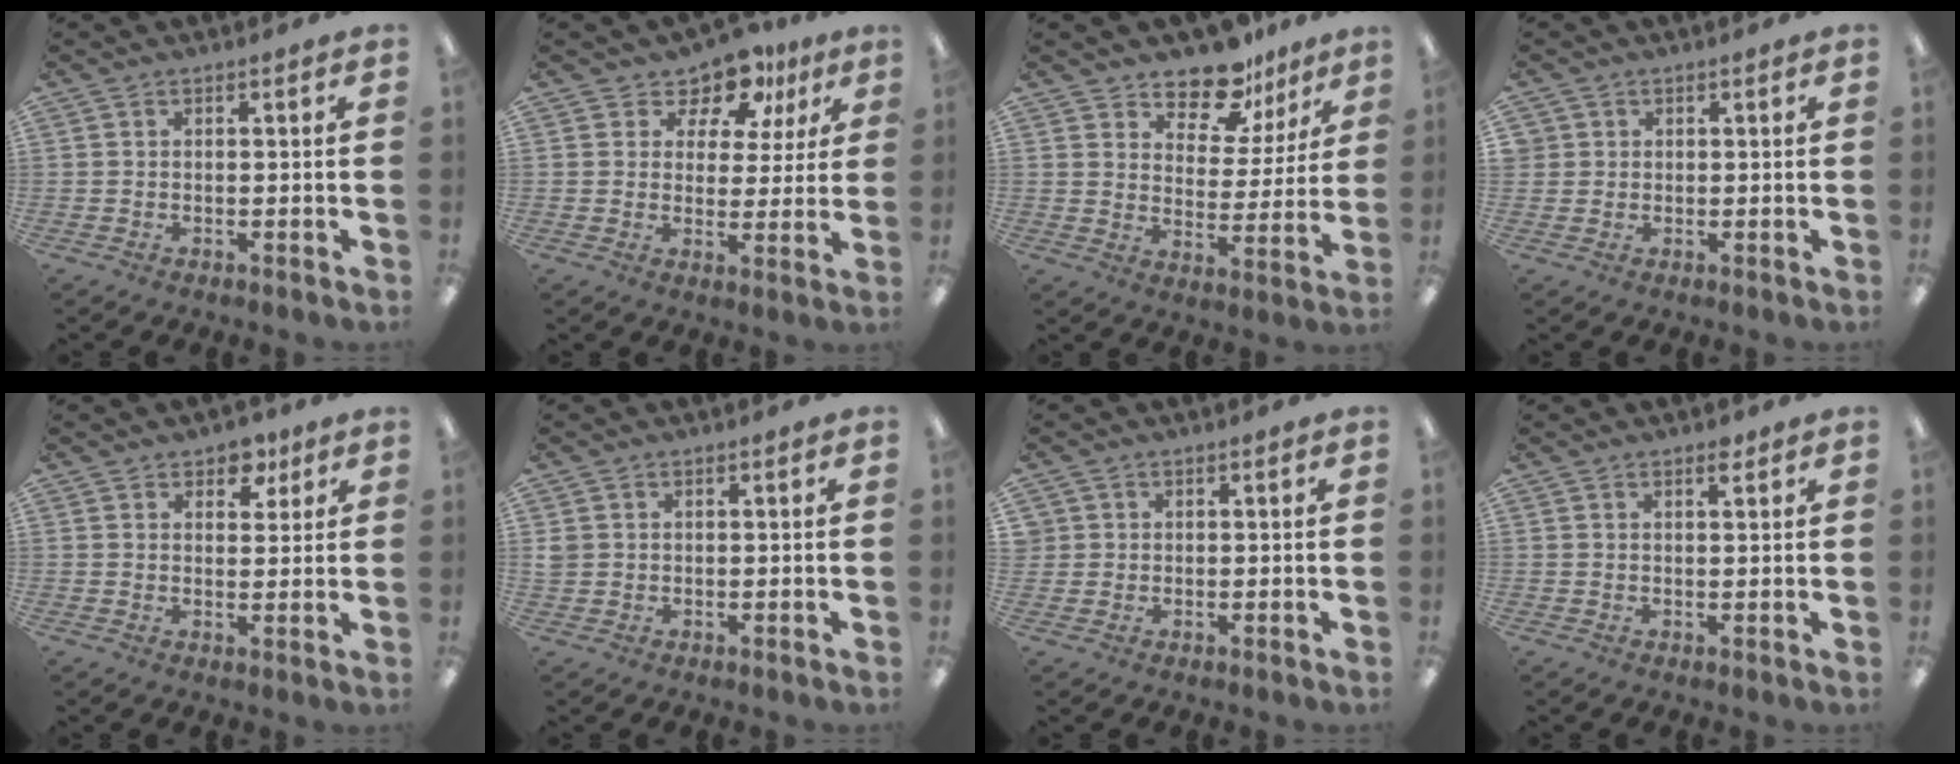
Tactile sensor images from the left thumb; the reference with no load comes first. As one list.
[{"total": 9.4, "force": [7.0, 5.4, 3.2], "torque": [-0.054, -0.049, 0.126]}, {"total": 12.2, "force": [10.2, 5.6, 3.7], "torque": [-0.060, -0.073, 0.188]}, {"total": 2.0, "force": [0.6, 1.9, -0.1], "torque": [-0.002, 0.004, 0.010]}, {"total": 5.7, "force": [4.0, 3.6, 2.0], "torque": [-0.012, -0.016, 0.066]}, {"total": 1.7, "force": [0.5, 1.6, 0.3], "torque": [-0.009, 0.002, 0.008]}, {"total": 1.7, "force": [0.5, 1.6, -0.2], "torque": [0.001, 0.004, 0.008]}, {"total": 1.9, "force": [1.5, 0.7, 0.9], "torque": [-0.005, -0.007, 0.024]}]